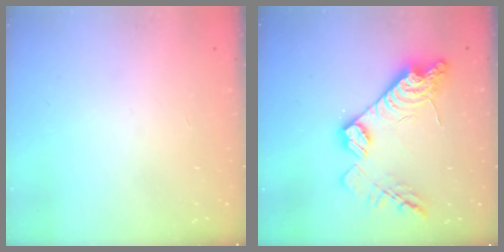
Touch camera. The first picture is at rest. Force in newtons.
{"total": 16.3, "press": 16.3, "slide": 0.7}